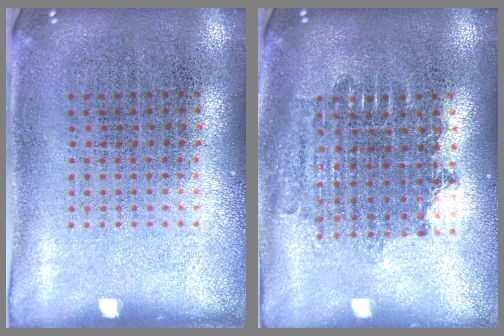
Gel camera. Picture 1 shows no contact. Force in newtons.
{"total": 1.7, "press": 1.4, "slide": 1.0}